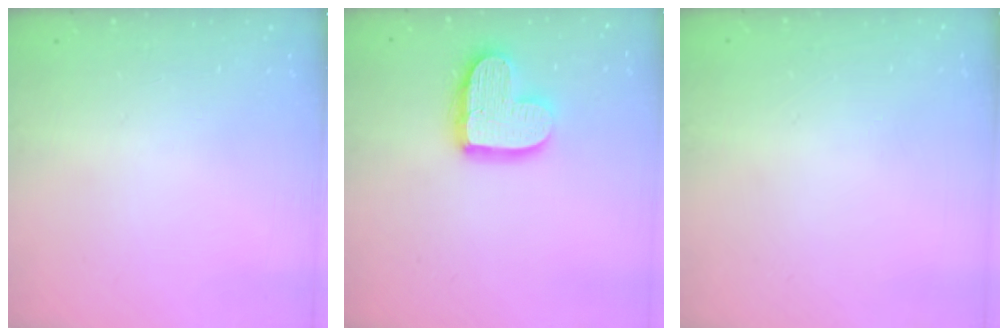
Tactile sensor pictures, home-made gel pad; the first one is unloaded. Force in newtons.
{"total": 14.5, "press": 14.4, "slide": 1.3}
{"total": 0.0}